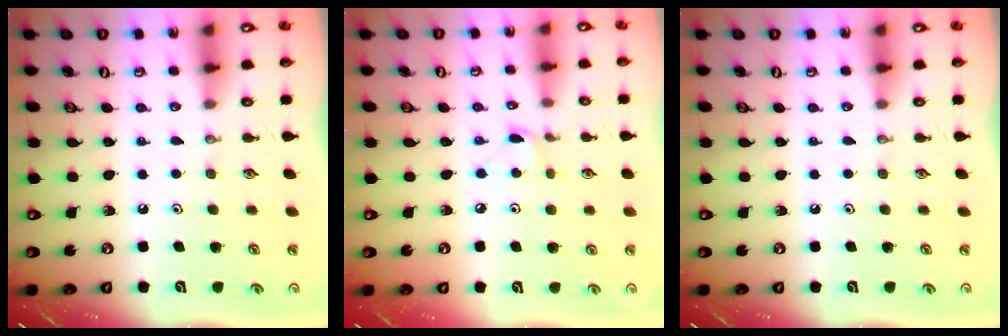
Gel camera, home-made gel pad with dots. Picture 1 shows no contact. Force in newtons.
{"total": 3.3, "press": 3.3, "slide": 0.4}
{"total": 0.0}